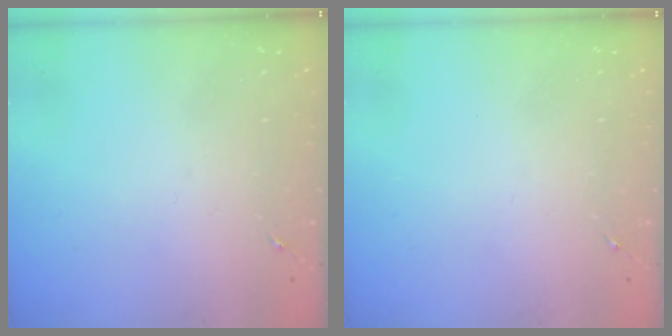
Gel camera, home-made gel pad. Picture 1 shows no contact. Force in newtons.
{"total": 0.0}